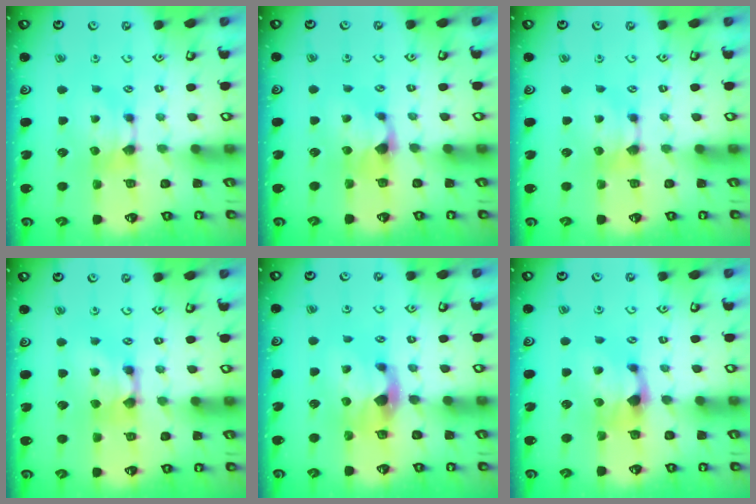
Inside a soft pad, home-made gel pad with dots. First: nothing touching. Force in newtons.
{"total": 1.0, "press": 0.3, "slide": 0.9}
{"total": 0.0}
{"total": 2.6, "press": 2.6, "slide": 0.2}
{"total": 2.9, "press": 2.6, "slide": 1.3}
{"total": 1.4, "press": 0.7, "slide": 1.1}